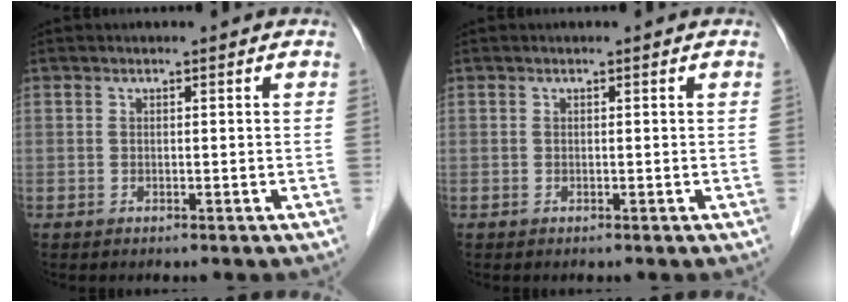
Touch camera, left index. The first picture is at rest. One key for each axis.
{"total": 0.0}